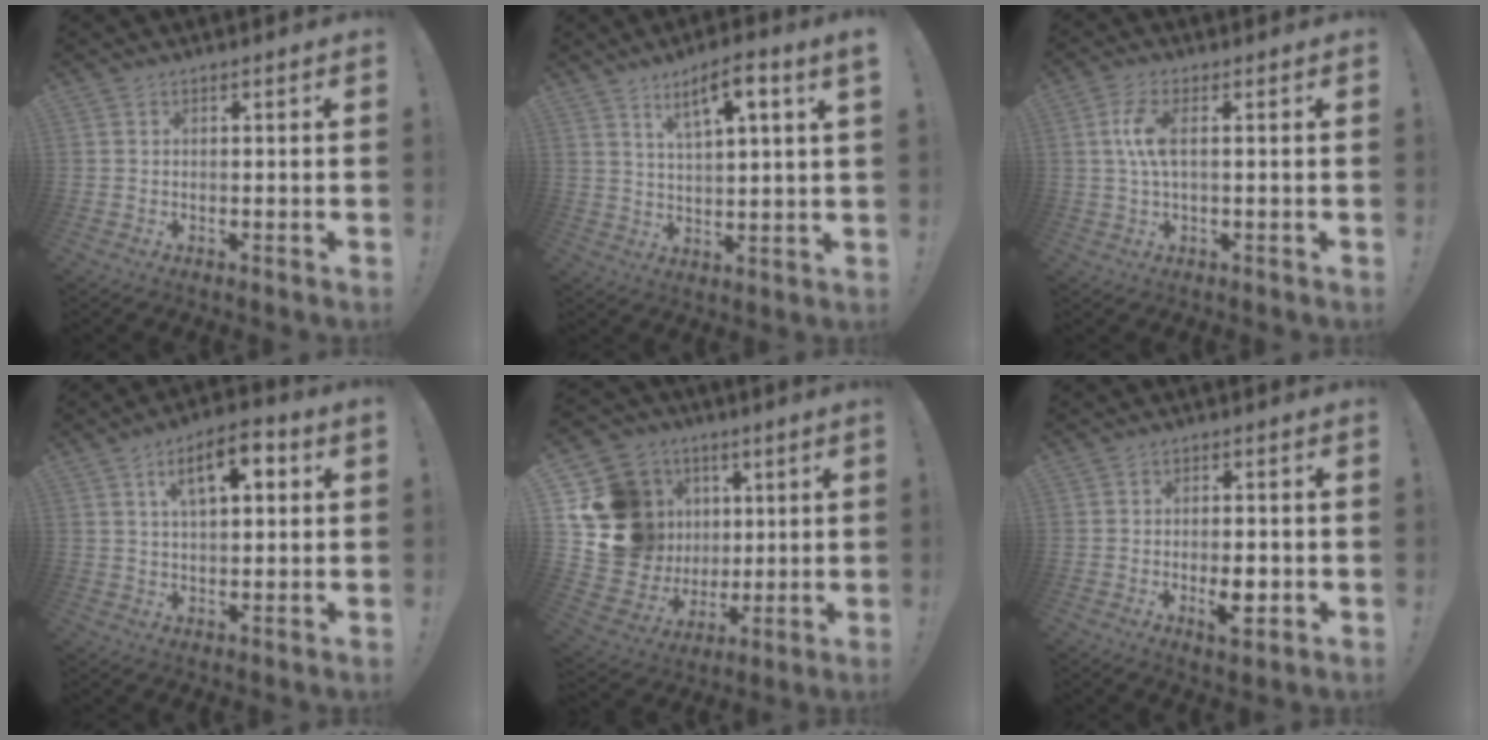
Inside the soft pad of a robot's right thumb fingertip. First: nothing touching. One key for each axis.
{"total": 8.5, "fx": 5.1, "fy": 1.0, "fz": 6.8, "tx": -0.107, "ty": -0.019, "tz": 0.080}
{"total": 7.0, "fx": 0.9, "fy": 2.4, "fz": 6.5, "tx": -0.130, "ty": -0.005, "tz": 0.015}
{"total": 10.7, "fx": 3.9, "fy": 4.8, "fz": 8.8, "tx": -0.129, "ty": -0.003, "tz": 0.063}
{"total": 20.6, "fx": 4.8, "fy": 18.2, "fz": 8.6, "tx": -0.164, "ty": -0.027, "tz": 0.141}
{"total": 6.1, "fx": -1.7, "fy": 2.4, "fz": 5.4, "tx": -0.078, "ty": 0.000, "tz": -0.025}